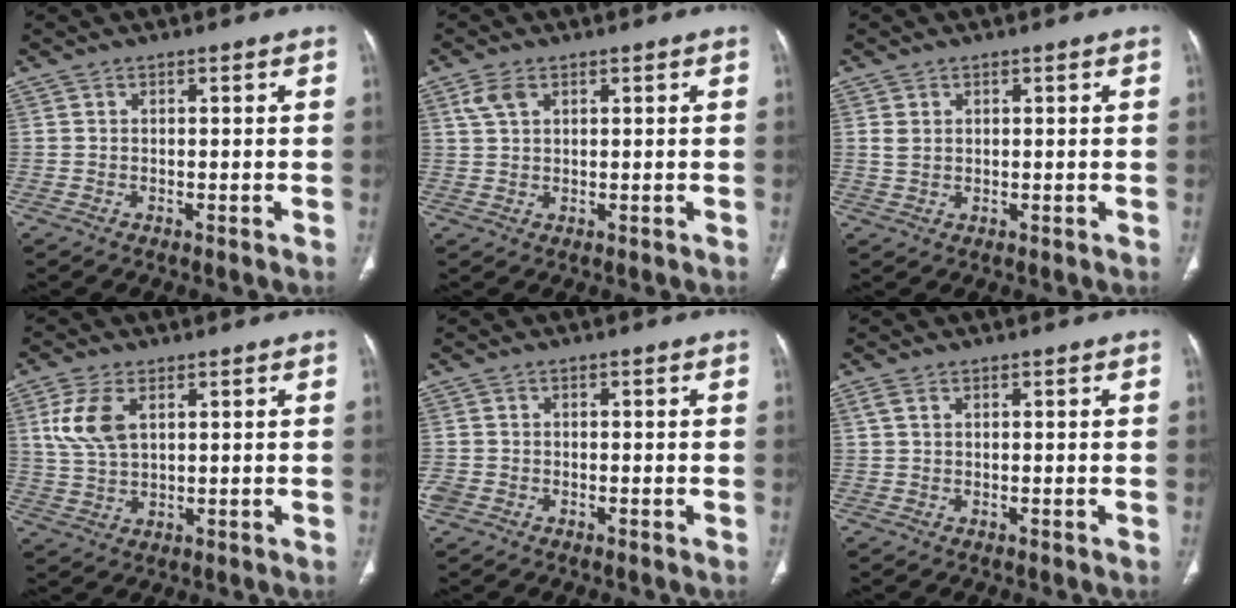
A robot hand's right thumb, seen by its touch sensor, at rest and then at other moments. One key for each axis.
{"total": 3.4, "fx": 1.6, "fy": 2.0, "fz": 2.2, "tx": -0.048, "ty": 0.004, "tz": 0.039}
{"total": 1.9, "fx": 0.6, "fy": 1.4, "fz": 1.1, "tx": -0.022, "ty": -0.002, "tz": 0.019}
{"total": 7.5, "fx": 2.5, "fy": 4.1, "fz": 5.8, "tx": -0.130, "ty": -0.004, "tz": 0.053}
{"total": 2.4, "fx": -1.2, "fy": 1.8, "fz": 1.1, "tx": -0.024, "ty": 0.006, "tz": -0.023}
{"total": 1.1, "fx": 0.4, "fy": 0.6, "fz": 0.9, "tx": -0.029, "ty": 0.008, "tz": 0.010}